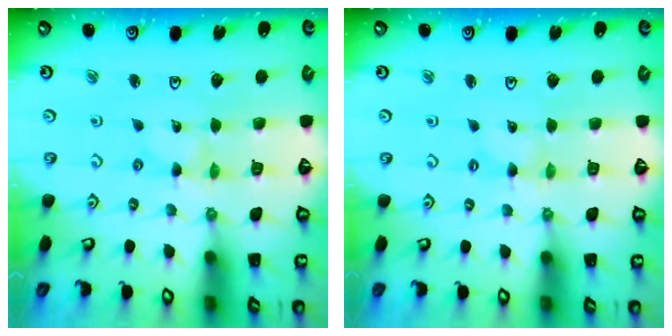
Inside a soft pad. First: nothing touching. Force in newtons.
{"total": 0.0}